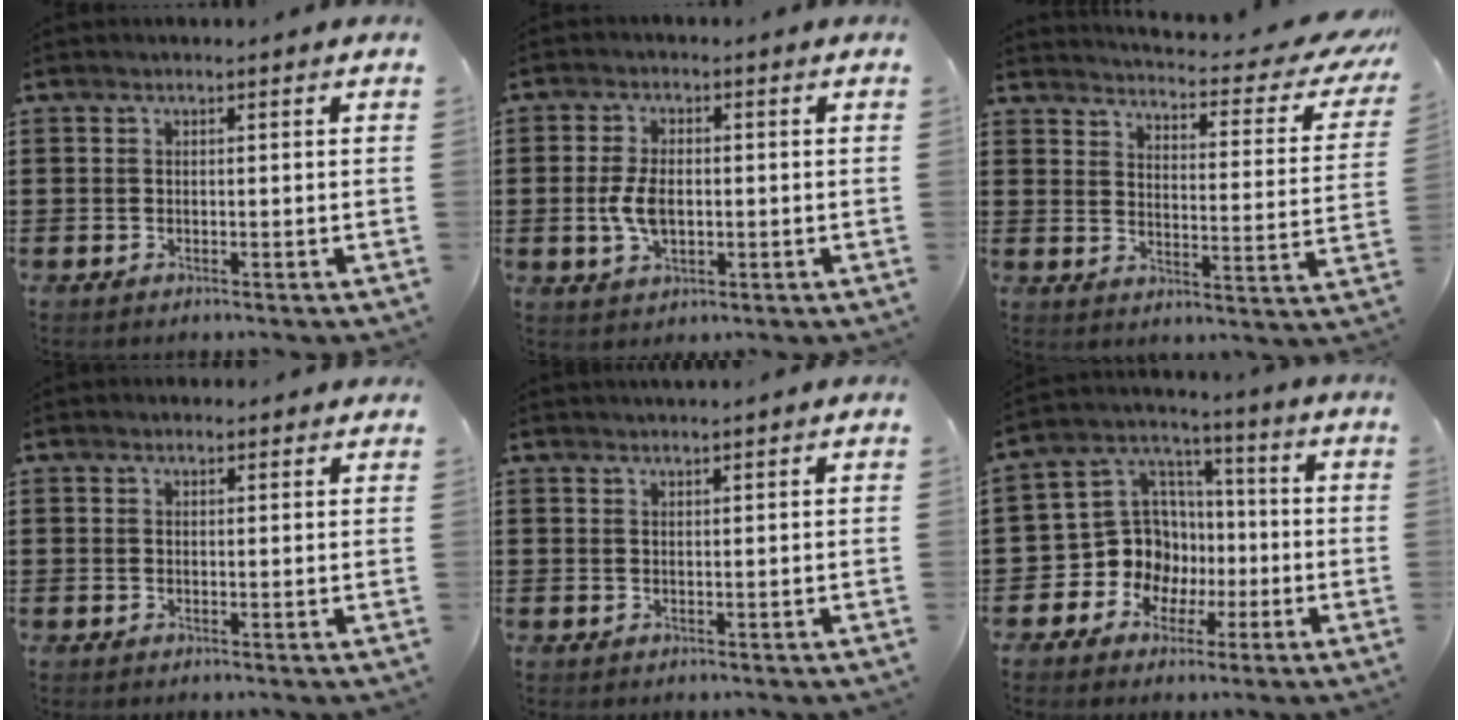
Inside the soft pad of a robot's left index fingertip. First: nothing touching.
{"total": 5.4, "force": [-0.3, 2.9, 4.6], "torque": [-0.107, -0.001, -0.011]}
{"total": 4.0, "force": [3.4, 0.0, 2.1], "torque": [-0.052, -0.033, 0.049]}
{"total": 1.0, "force": [0.8, 0.5, 0.2], "torque": [-0.005, 0.004, 0.015]}
{"total": 0.8, "force": [0.8, 0.0, 0.0], "torque": [-0.002, -0.002, 0.017]}
{"total": 10.6, "force": [-2.0, 9.9, 3.0], "torque": [-0.115, 0.001, -0.032]}